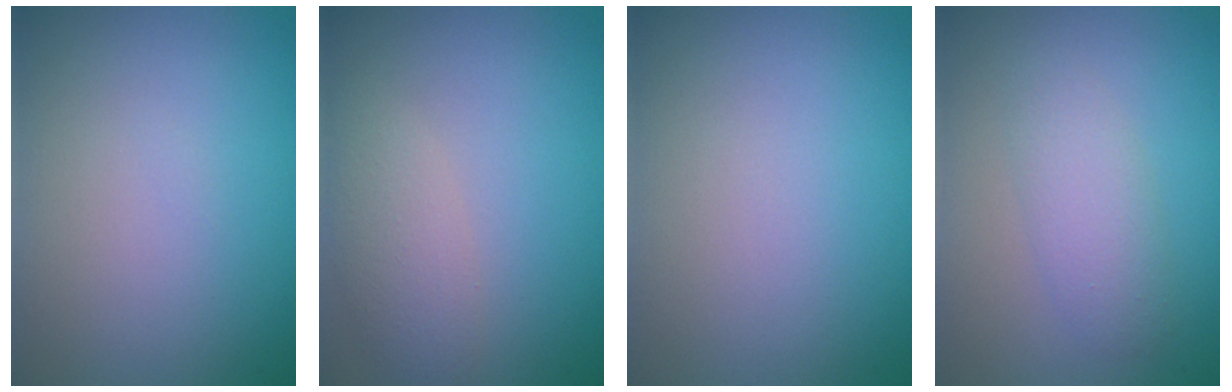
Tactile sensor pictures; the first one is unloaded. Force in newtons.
{"total": 2.7, "press": 2.7, "slide": 0.2}
{"total": 0.0}
{"total": 2.4, "press": 2.4, "slide": 0.1}